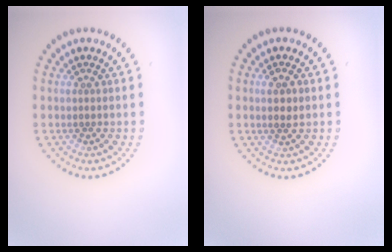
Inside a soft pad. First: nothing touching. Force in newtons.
{"total": 1.3, "press": 1.2, "slide": 0.4}